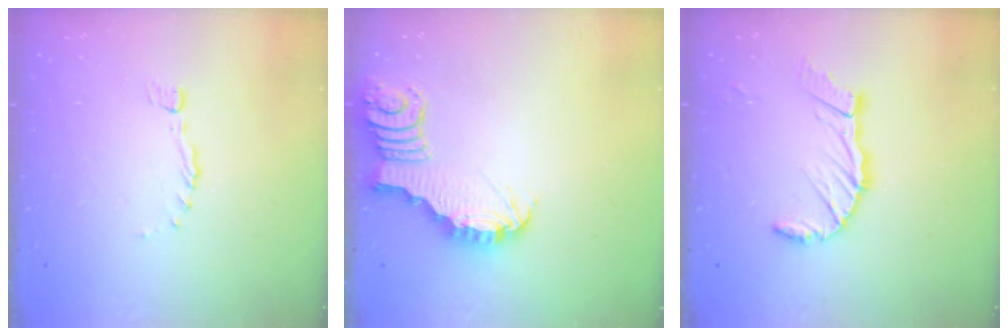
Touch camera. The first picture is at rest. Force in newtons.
{"total": 3.5, "press": 3.4, "slide": 0.4}
{"total": 11.4, "press": 11.3, "slide": 1.3}